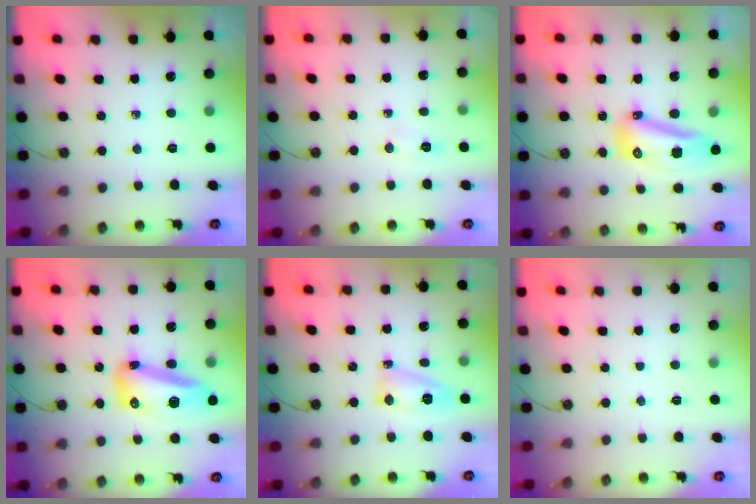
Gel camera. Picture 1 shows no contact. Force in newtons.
{"total": 14.3, "press": 5.5, "slide": 13.2}
{"total": 13.9, "press": 13.8, "slide": 1.8}
{"total": 15.0, "press": 14.9, "slide": 1.3}
{"total": 7.2, "press": 7.2, "slide": 1.0}
{"total": 1.3, "press": 1.3, "slide": 0.1}